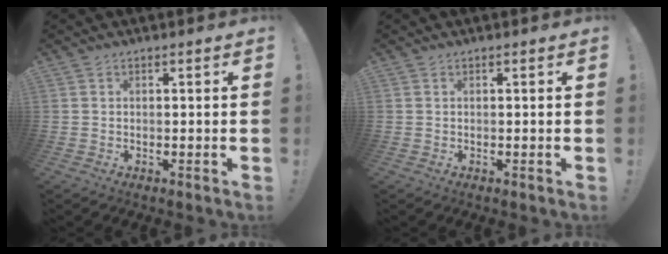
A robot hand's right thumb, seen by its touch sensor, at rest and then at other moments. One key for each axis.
{"total": 0.0}